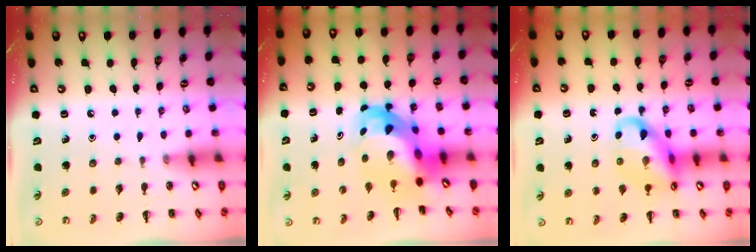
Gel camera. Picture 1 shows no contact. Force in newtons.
{"total": 8.0, "press": 7.6, "slide": 2.4}
{"total": 15.3, "press": 15.0, "slide": 3.1}